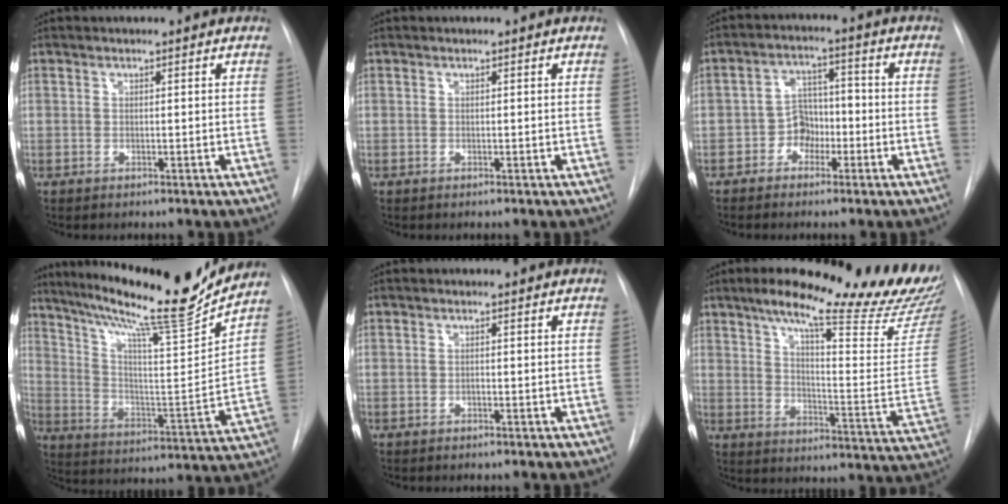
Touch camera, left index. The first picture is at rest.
{"total": 0.0}
{"total": 5.0, "force": [-2.2, 3.7, 2.5], "torque": [-0.039, 0.022, -0.041]}
{"total": 21.9, "force": [19.1, 0.1, 10.9], "torque": [-0.184, -0.039, 0.292]}
{"total": 0.0}
{"total": 28.7, "force": [23.0, 3.5, 16.8], "torque": [-0.200, -0.071, 0.291]}